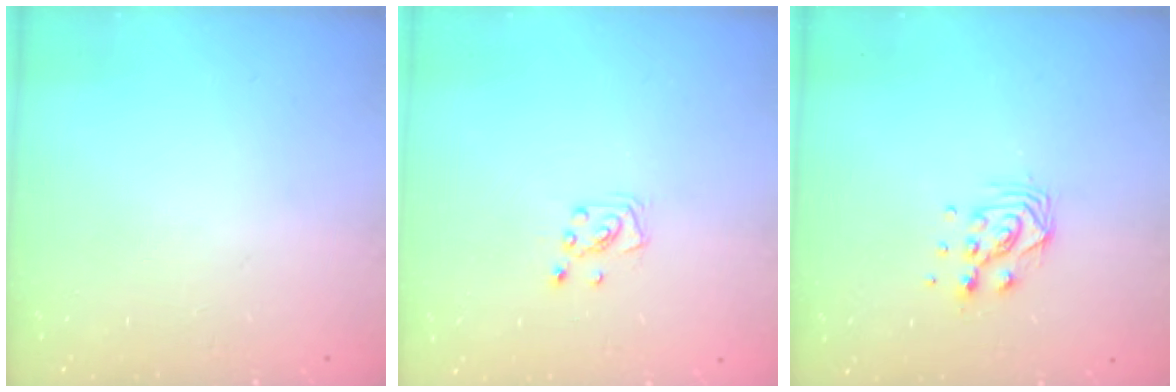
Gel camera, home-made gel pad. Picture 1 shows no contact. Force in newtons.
{"total": 4.3, "press": 4.3, "slide": 0.4}
{"total": 7.8, "press": 7.8, "slide": 0.7}